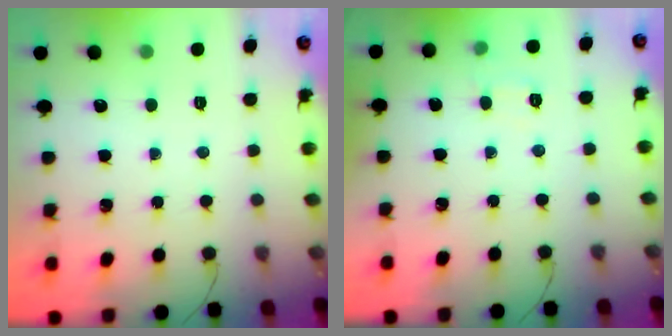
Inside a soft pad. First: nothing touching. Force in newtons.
{"total": 6.3, "press": 6.2, "slide": 1.5}